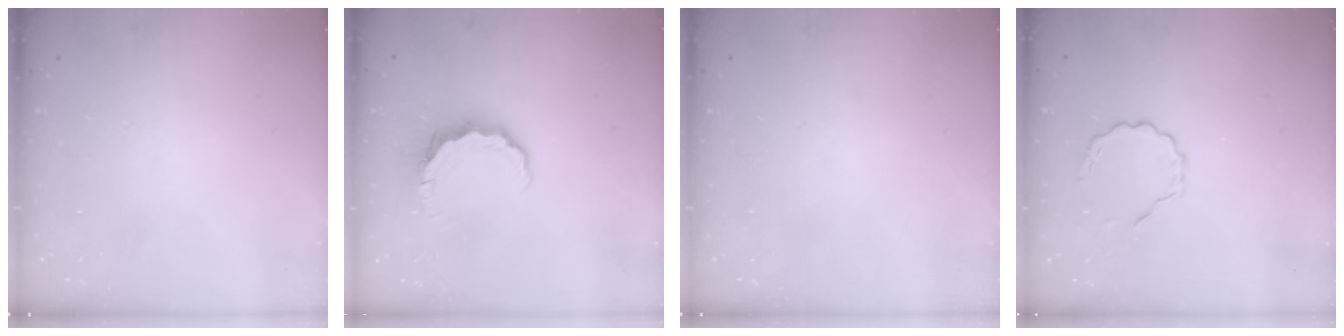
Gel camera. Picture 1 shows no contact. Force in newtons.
{"total": 7.4, "press": 7.4, "slide": 0.6}
{"total": 0.0}
{"total": 3.8, "press": 3.6, "slide": 1.1}